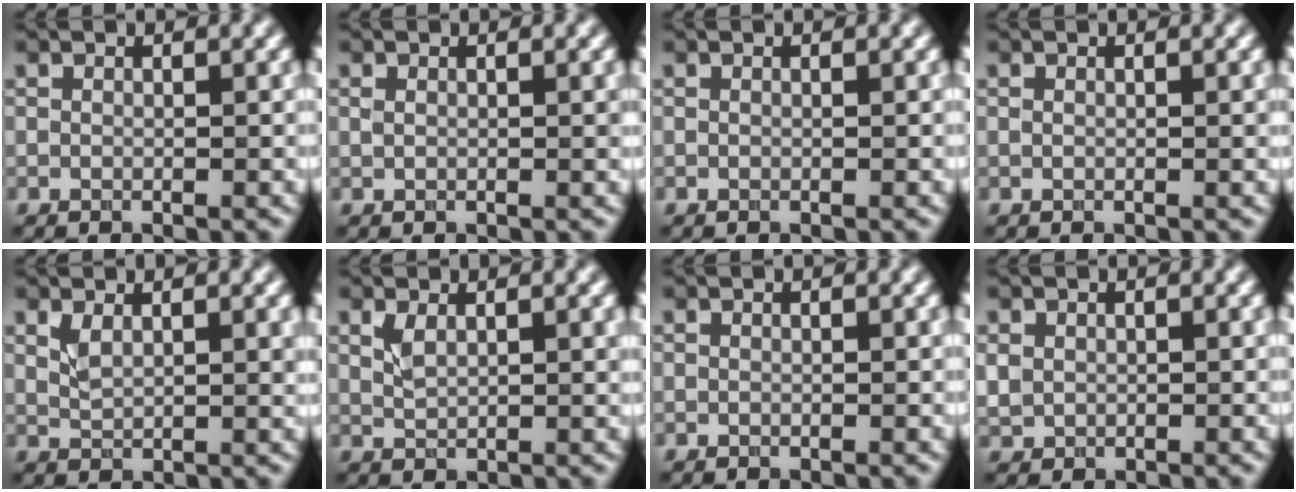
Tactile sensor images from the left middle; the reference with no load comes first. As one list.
[{"total": 1.1, "force": [0.4, 0.5, 1.0], "torque": [-0.018, -0.002, 0.008]}, {"total": 0.0}, {"total": 0.8, "force": [0.2, 0.4, 0.7], "torque": [-0.010, 0.000, 0.005]}, {"total": 2.4, "force": [1.2, 0.9, 1.9], "torque": [-0.040, -0.002, 0.028]}, {"total": 2.1, "force": [1.1, 0.8, 1.6], "torque": [-0.034, -0.001, 0.024]}, {"total": 0.0}, {"total": 1.2, "force": [0.3, 1.1, 0.4], "torque": [-0.008, -0.002, 0.008]}]